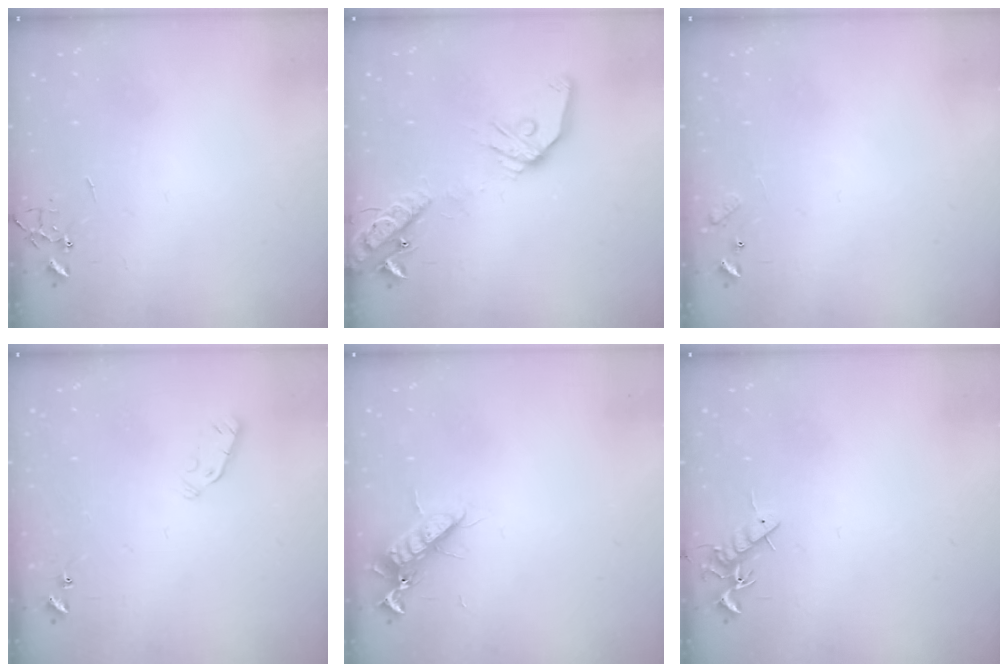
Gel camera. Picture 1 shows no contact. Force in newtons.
{"total": 17.4, "press": 17.1, "slide": 3.1}
{"total": 6.4, "press": 6.4, "slide": 0.5}
{"total": 3.3, "press": 3.1, "slide": 1.0}
{"total": 11.1, "press": 11.1, "slide": 1.3}
{"total": 7.6, "press": 7.5, "slide": 0.8}